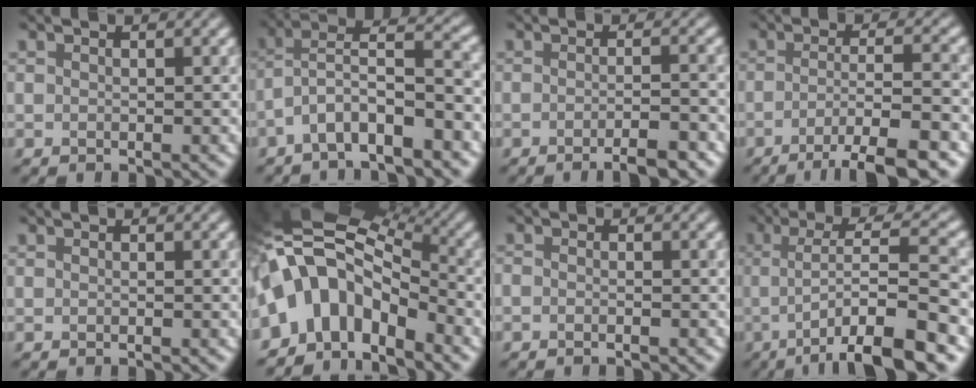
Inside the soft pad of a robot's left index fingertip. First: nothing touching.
{"total": 6.6, "force": [-4.0, 1.4, 5.1], "torque": [-0.087, 0.028, -0.064]}
{"total": 3.6, "force": [-2.3, 0.6, 2.7], "torque": [-0.030, 0.010, -0.028]}
{"total": 7.6, "force": [-4.2, 1.3, 6.2], "torque": [-0.080, 0.016, -0.055]}
{"total": 0.0}
{"total": 10.1, "force": [-3.5, 6.4, 7.0], "torque": [-0.116, 0.029, -0.063]}
{"total": 1.1, "force": [-1.1, 0.0, 0.1], "torque": [0.001, 0.007, -0.014]}
{"total": 10.2, "force": [-3.7, 2.1, 9.3], "torque": [-0.129, 0.026, -0.050]}